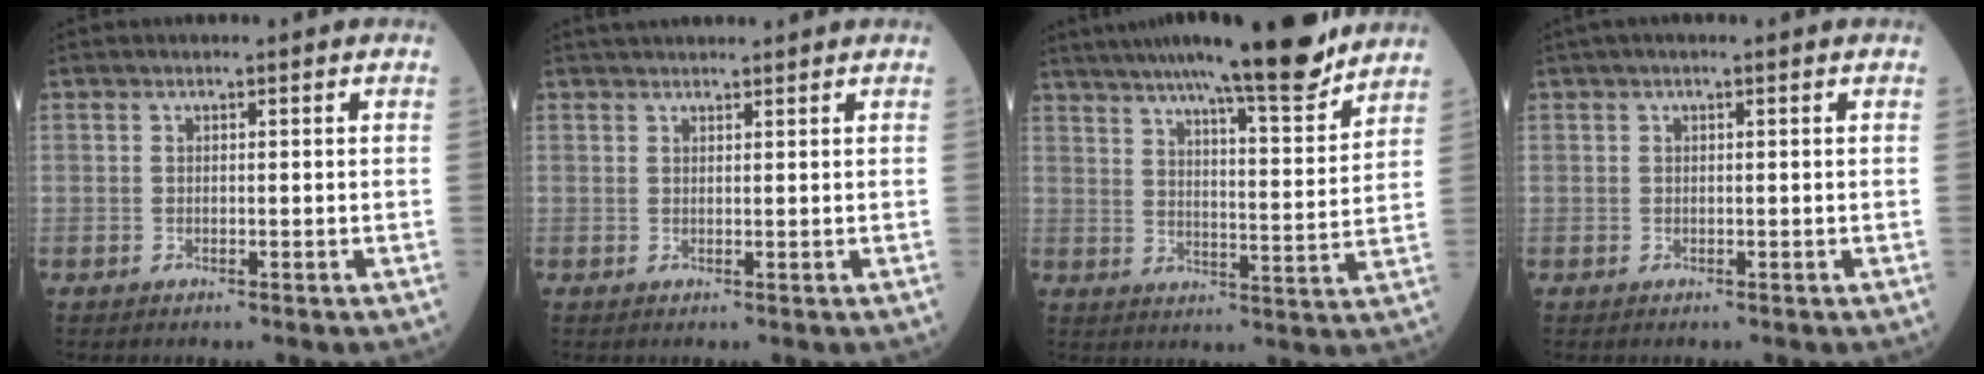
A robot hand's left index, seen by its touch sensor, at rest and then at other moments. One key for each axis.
{"total": 5.4, "fx": 5.1, "fy": 0.3, "fz": 2.0, "tx": -0.024, "ty": 0.032, "tz": 0.068}
{"total": 17.6, "fx": 15.0, "fy": 0.8, "fz": 9.2, "tx": -0.134, "ty": -0.005, "tz": 0.210}
{"total": 1.4, "fx": 0.9, "fy": 0.0, "fz": 1.2, "tx": -0.023, "ty": 0.023, "tz": 0.012}